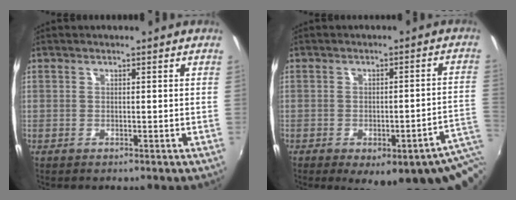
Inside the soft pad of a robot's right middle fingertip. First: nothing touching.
{"total": 17.7, "force": [-8.7, 5.6, 14.4], "torque": [-0.161, -0.023, -0.089]}